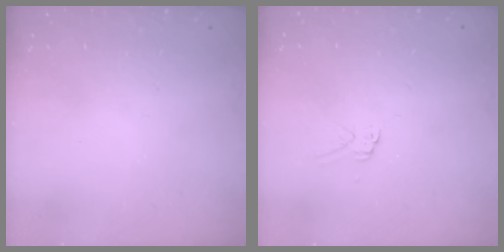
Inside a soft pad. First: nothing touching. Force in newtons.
{"total": 2.9, "press": 2.9, "slide": 0.2}